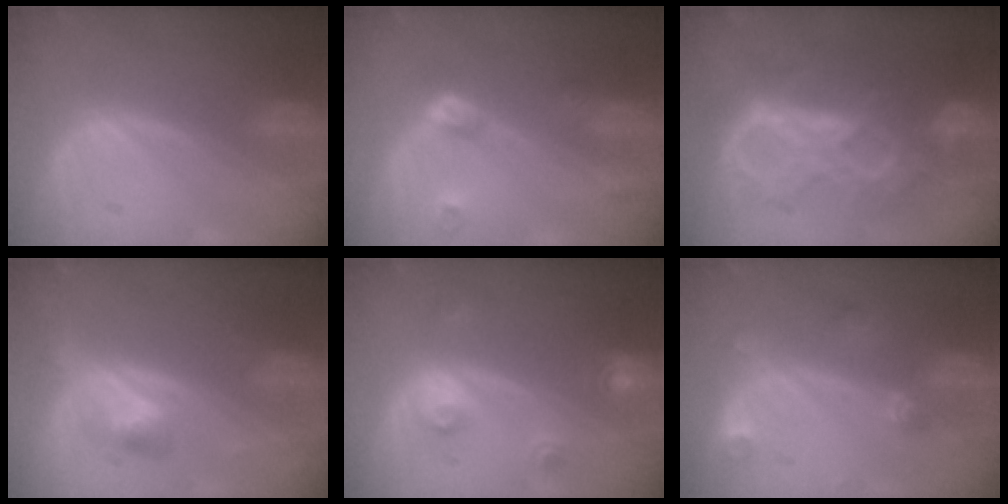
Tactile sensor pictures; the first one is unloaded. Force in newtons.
{"total": 4.6, "press": 4.1, "slide": 2.0}
{"total": 10.0, "press": 9.9, "slide": 1.0}
{"total": 3.7, "press": 3.7, "slide": 0.2}
{"total": 3.1, "press": 2.8, "slide": 1.2}
{"total": 3.2, "press": 2.9, "slide": 1.2}